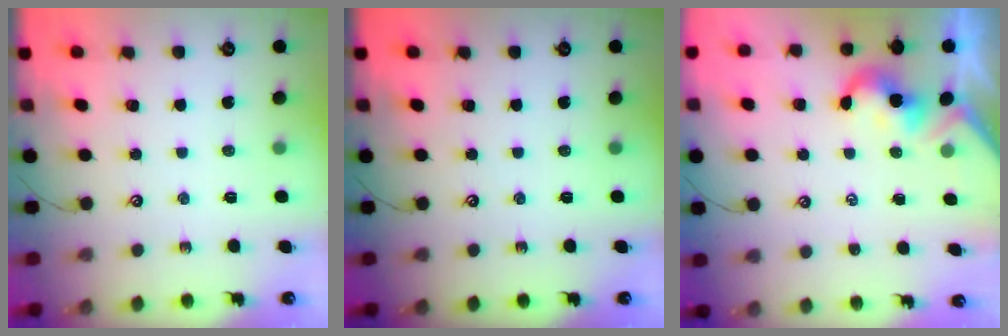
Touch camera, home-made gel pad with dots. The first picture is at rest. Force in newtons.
{"total": 0.0}
{"total": 2.0, "press": 1.9, "slide": 0.5}